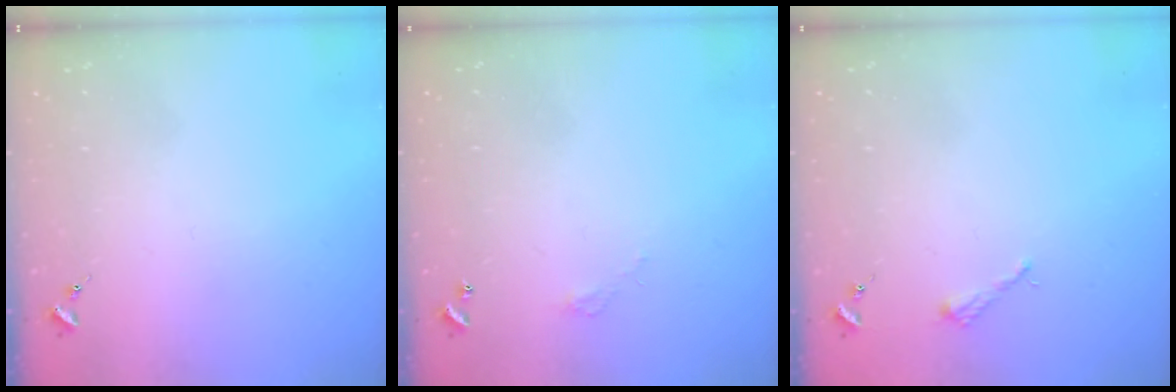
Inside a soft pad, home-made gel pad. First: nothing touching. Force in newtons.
{"total": 2.7, "press": 2.7, "slide": 0.2}
{"total": 2.2, "press": 2.2, "slide": 0.3}